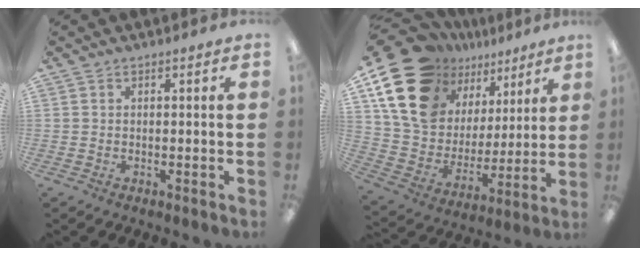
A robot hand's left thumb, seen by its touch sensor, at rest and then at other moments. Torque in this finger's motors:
{"motor_torque": [1.96, 2.07, 1.42, -1.35, 0.43]}